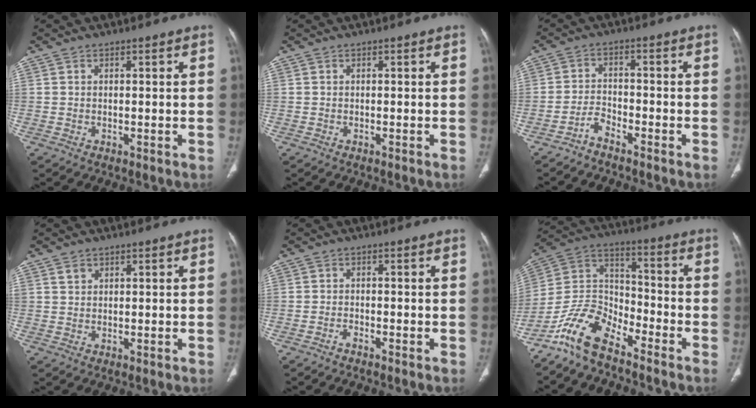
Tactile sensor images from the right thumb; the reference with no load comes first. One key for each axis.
{"total": 0.0}
{"total": 2.9, "fx": -2.7, "fy": 0.6, "fz": 1.0, "tx": -0.020, "ty": 0.019, "tz": -0.053}
{"total": 1.4, "fx": 1.0, "fy": 0.9, "fz": 0.5, "tx": -0.004, "ty": 0.000, "tz": 0.019}
{"total": 1.0, "fx": -0.9, "fy": 0.2, "fz": 0.4, "tx": -0.011, "ty": 0.009, "tz": -0.016}
{"total": 11.2, "fx": -9.0, "fy": 4.2, "fz": 5.1, "tx": -0.094, "ty": 0.080, "tz": -0.182}